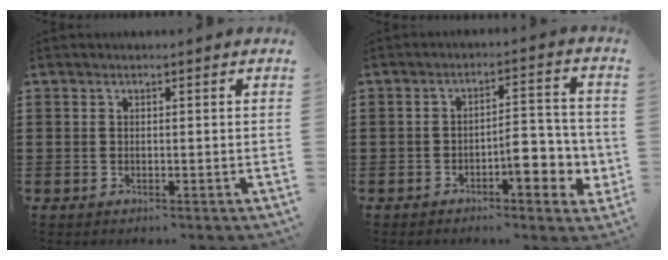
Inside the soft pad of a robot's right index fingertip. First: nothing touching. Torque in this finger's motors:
{"motor_torque": [0.94, 0.77, 0.37, 0.09]}